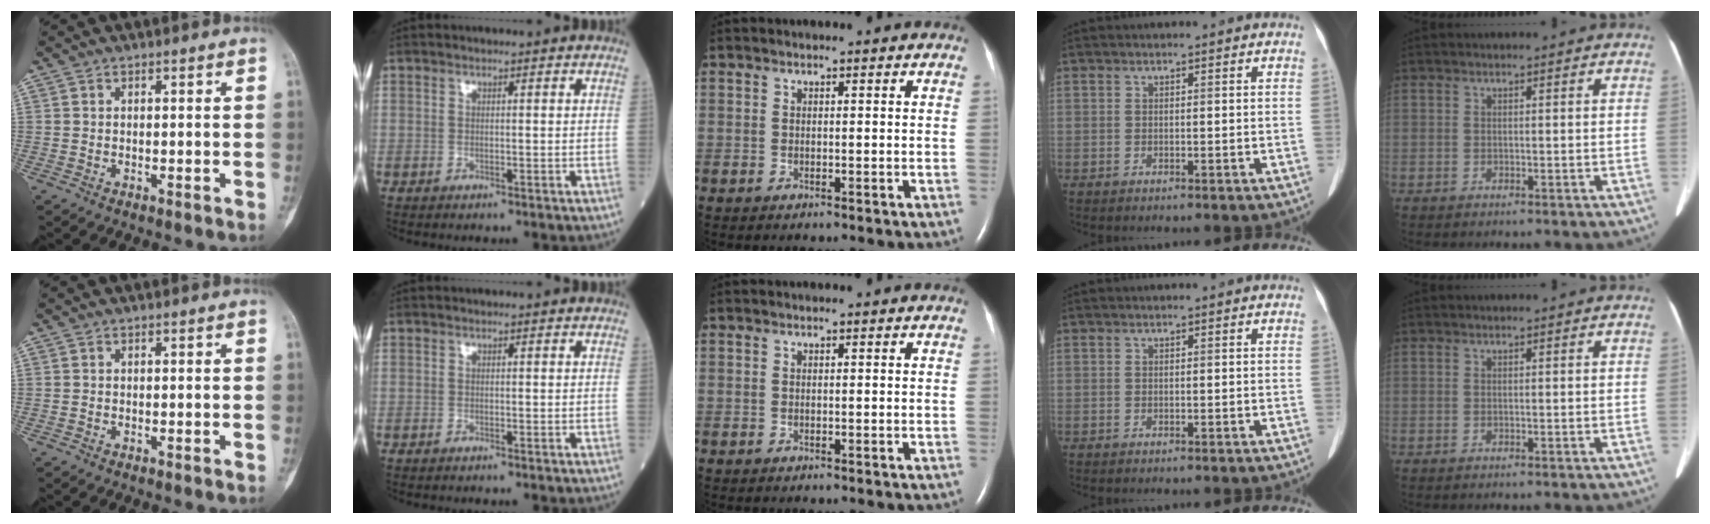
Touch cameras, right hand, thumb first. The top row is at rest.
{}